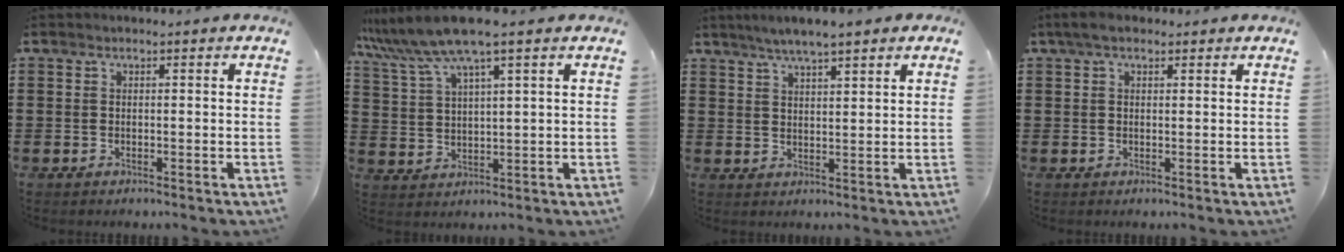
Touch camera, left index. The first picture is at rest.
{"total": 7.9, "force": [5.7, 0.1, 5.4], "torque": [-0.129, -0.024, 0.098]}
{"total": 4.0, "force": [3.2, 0.6, 2.3], "torque": [-0.052, 0.000, 0.056]}
{"total": 2.8, "force": [1.5, 1.3, 1.9], "torque": [-0.041, 0.010, 0.027]}